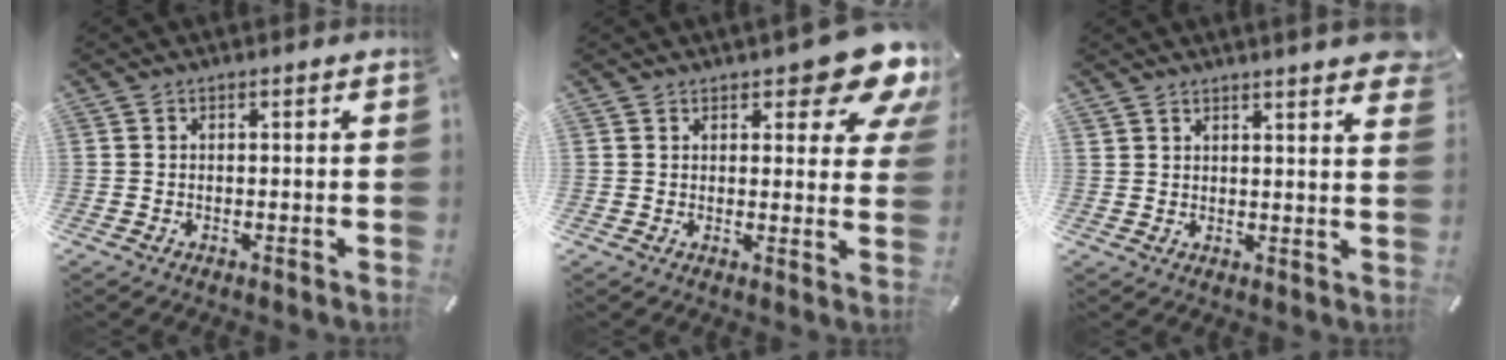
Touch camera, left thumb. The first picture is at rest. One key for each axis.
{"total": 11.4, "fx": 7.7, "fy": 4.8, "fz": 6.9, "tx": -0.068, "ty": -0.058, "tz": 0.132}
{"total": 4.0, "fx": 3.6, "fy": 0.5, "fz": 1.7, "tx": -0.026, "ty": -0.020, "tz": 0.063}